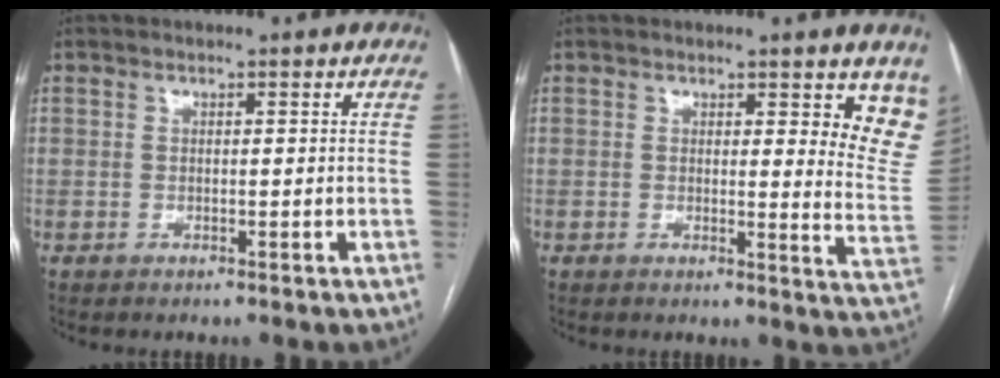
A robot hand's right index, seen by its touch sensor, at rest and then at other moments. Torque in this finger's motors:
{"motor_torque": [0.03, 0.18, 0.11, 0.01]}